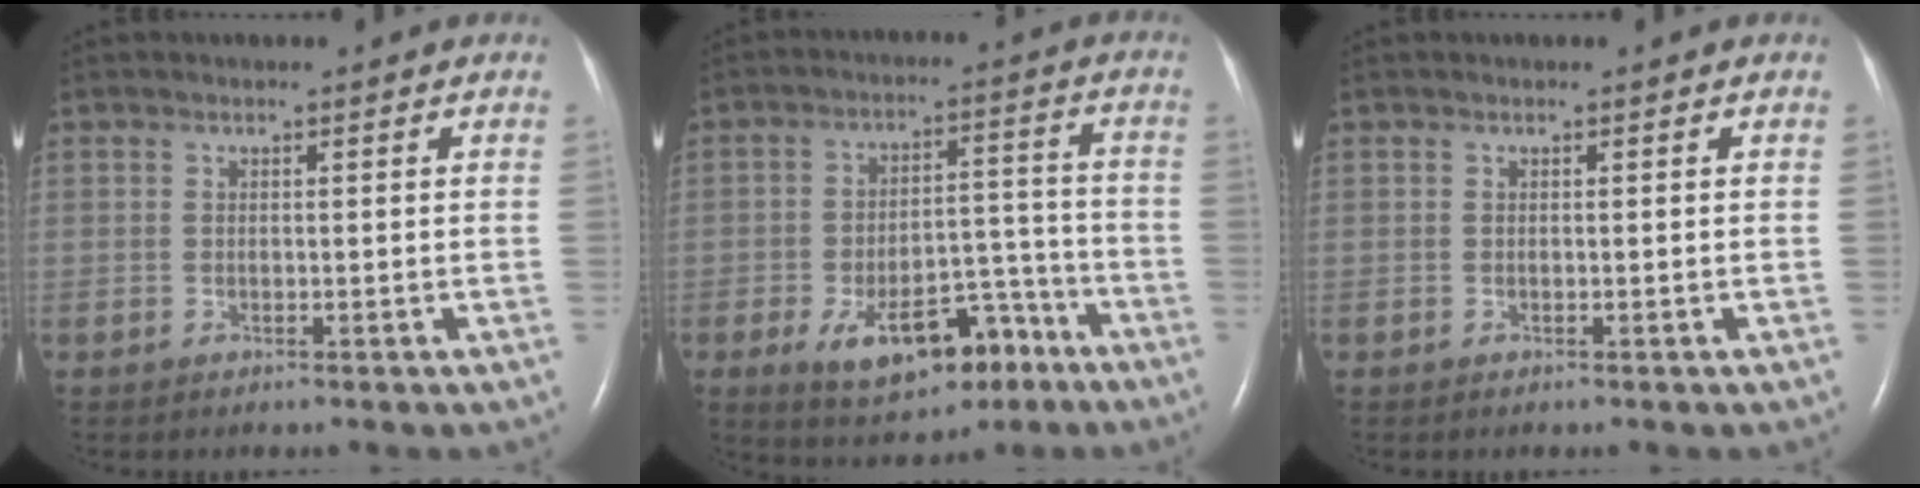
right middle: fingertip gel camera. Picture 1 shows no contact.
{"total": 12.6, "force": [-6.9, 6.0, 8.6], "torque": [-0.130, 0.018, -0.097]}
{"total": 0.0}